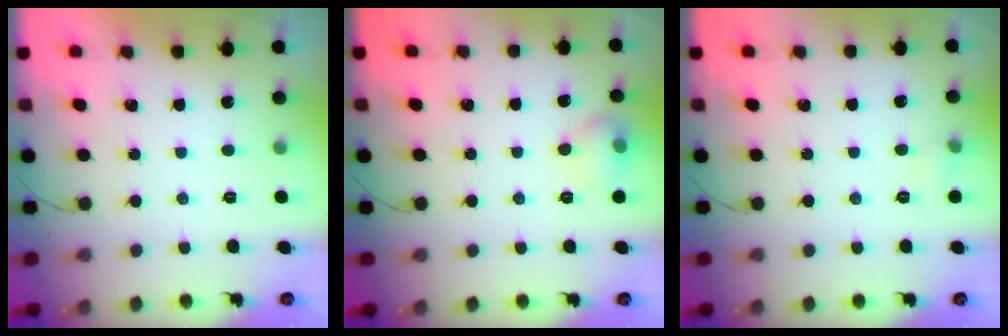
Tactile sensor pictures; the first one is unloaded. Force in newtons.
{"total": 6.8, "press": 6.6, "slide": 1.3}
{"total": 3.3, "press": 3.2, "slide": 1.0}